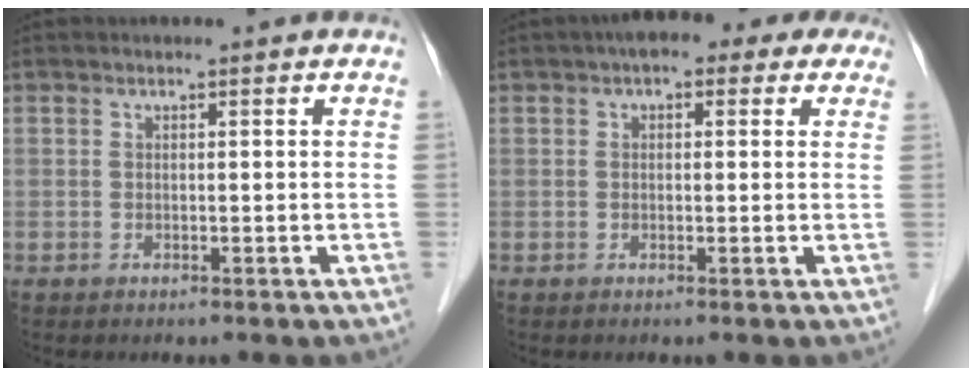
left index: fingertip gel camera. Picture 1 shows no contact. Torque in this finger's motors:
{"motor_torque": [1.03, -1.11, 0.37, 0.03]}